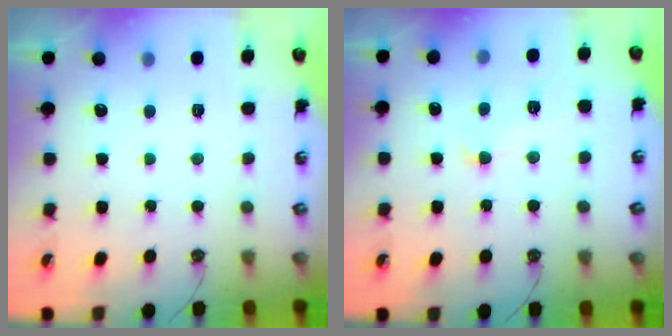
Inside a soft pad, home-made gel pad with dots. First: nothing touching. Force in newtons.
{"total": 1.2, "press": 1.2, "slide": 0.2}